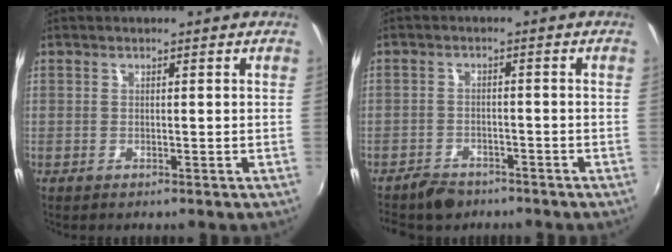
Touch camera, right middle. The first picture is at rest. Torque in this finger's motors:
{"motor_torque": [0.12, -0.11, 0.01, 0.00]}